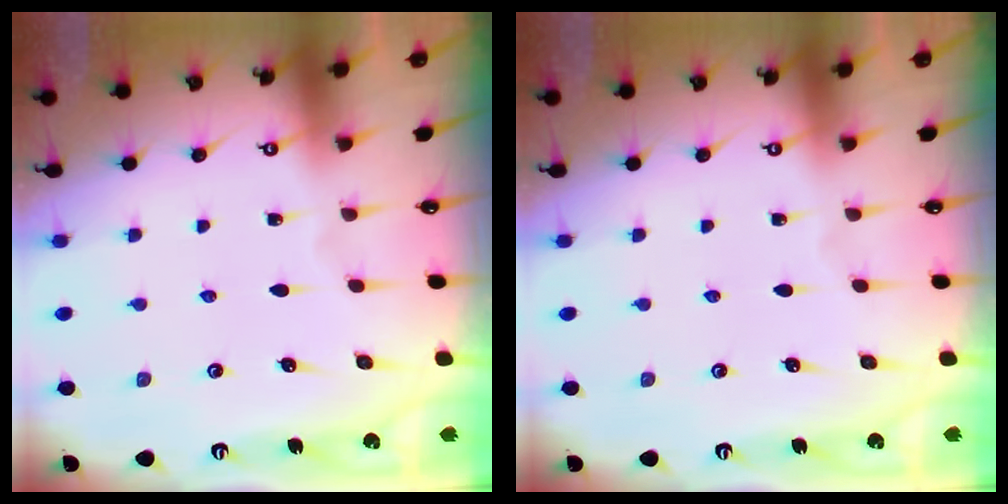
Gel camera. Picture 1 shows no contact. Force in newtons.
{"total": 0.0}